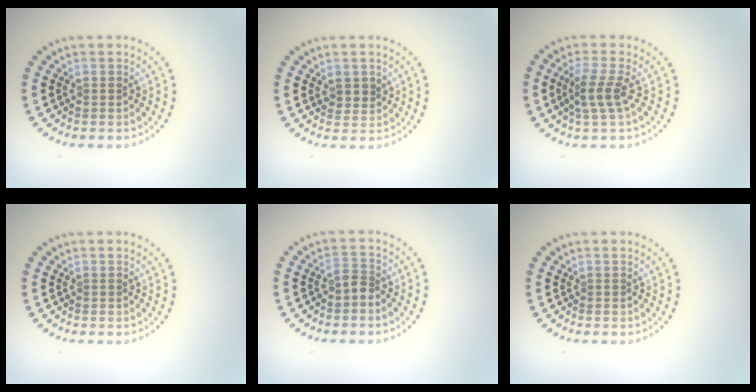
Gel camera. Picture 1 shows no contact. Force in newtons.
{"total": 1.7, "press": 1.4, "slide": 0.9}
{"total": 2.4, "press": 2.1, "slide": 1.2}
{"total": 0.0}
{"total": 1.5, "press": 1.1, "slide": 1.0}
{"total": 0.0}